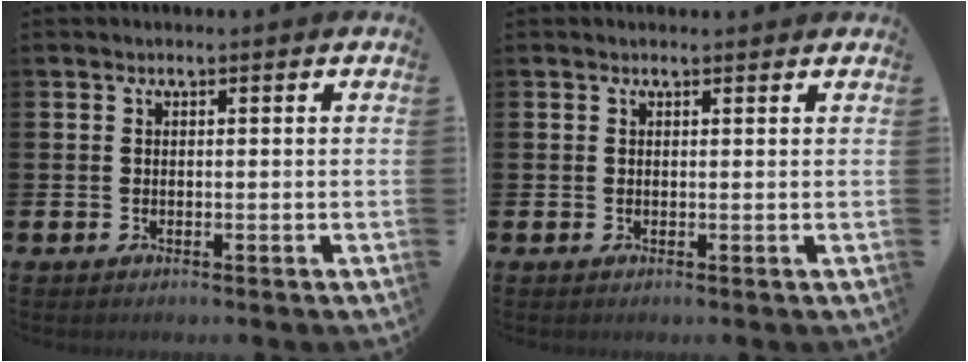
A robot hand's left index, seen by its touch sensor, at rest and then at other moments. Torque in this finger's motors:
{"motor_torque": [0.85, -1.29, 0.06, 0.00]}